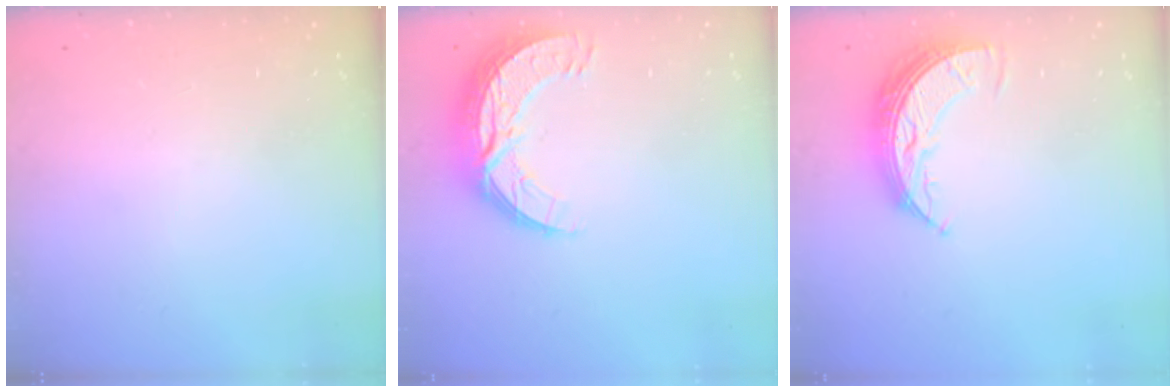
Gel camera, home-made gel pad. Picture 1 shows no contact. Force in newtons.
{"total": 10.7, "press": 10.7, "slide": 0.7}
{"total": 8.9, "press": 8.9, "slide": 0.5}